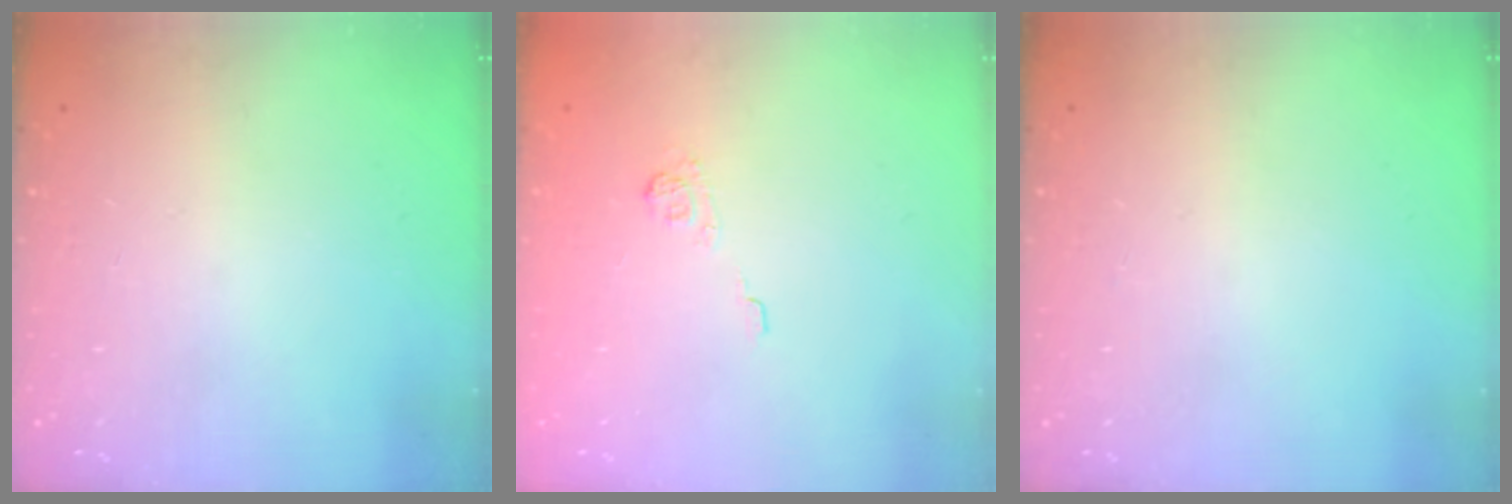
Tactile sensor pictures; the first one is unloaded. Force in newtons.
{"total": 3.8, "press": 3.5, "slide": 1.4}
{"total": 0.0}